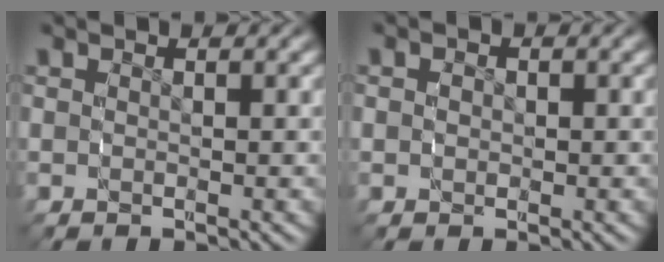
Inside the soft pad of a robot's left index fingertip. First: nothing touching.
{"total": 1.3, "force": [0.2, 1.2, 0.5], "torque": [-0.013, 0.000, 0.003]}